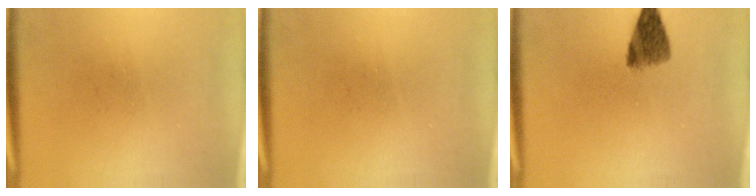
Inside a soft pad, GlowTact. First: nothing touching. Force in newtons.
{"total": 0.0}
{"total": 4.3}